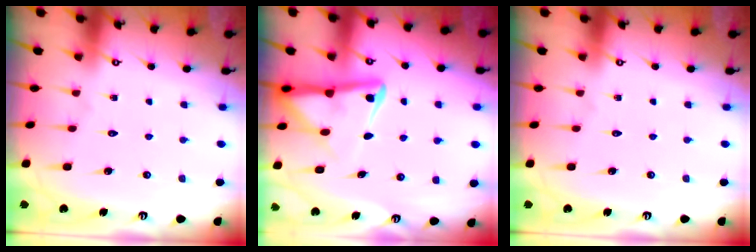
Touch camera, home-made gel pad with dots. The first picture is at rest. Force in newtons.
{"total": 8.2, "press": 8.1, "slide": 1.0}
{"total": 0.0}